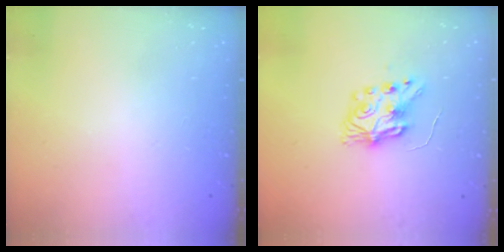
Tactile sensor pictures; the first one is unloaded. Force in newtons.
{"total": 8.3, "press": 8.3, "slide": 0.4}